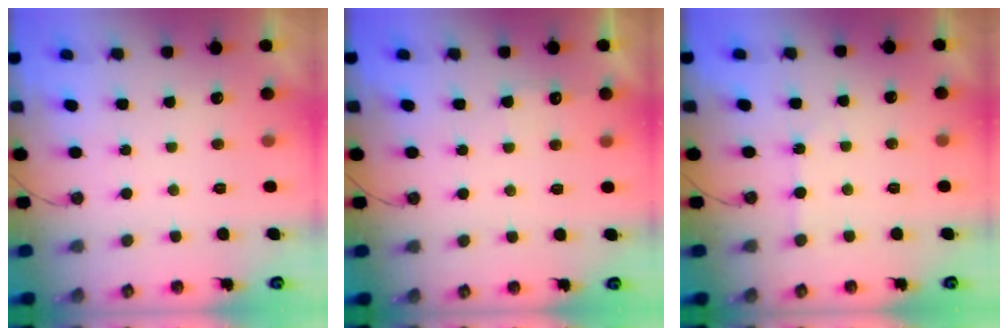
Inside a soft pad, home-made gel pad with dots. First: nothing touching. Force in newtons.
{"total": 5.4, "press": 5.4, "slide": 0.6}
{"total": 2.2, "press": 2.2, "slide": 0.4}